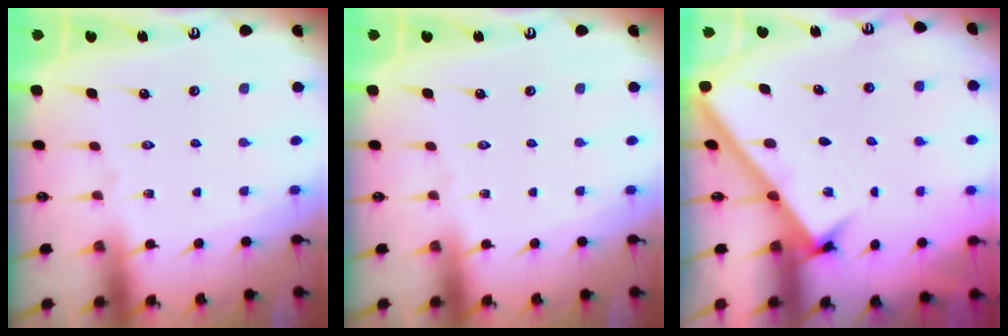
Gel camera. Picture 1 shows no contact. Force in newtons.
{"total": 0.0}
{"total": 2.9, "press": 2.9, "slide": 0.4}